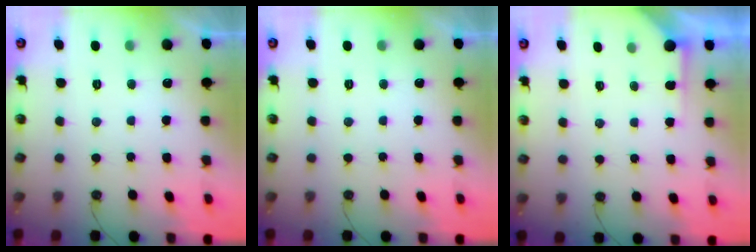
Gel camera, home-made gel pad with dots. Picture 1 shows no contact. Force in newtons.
{"total": 0.0}
{"total": 1.6, "press": 1.6, "slide": 0.2}